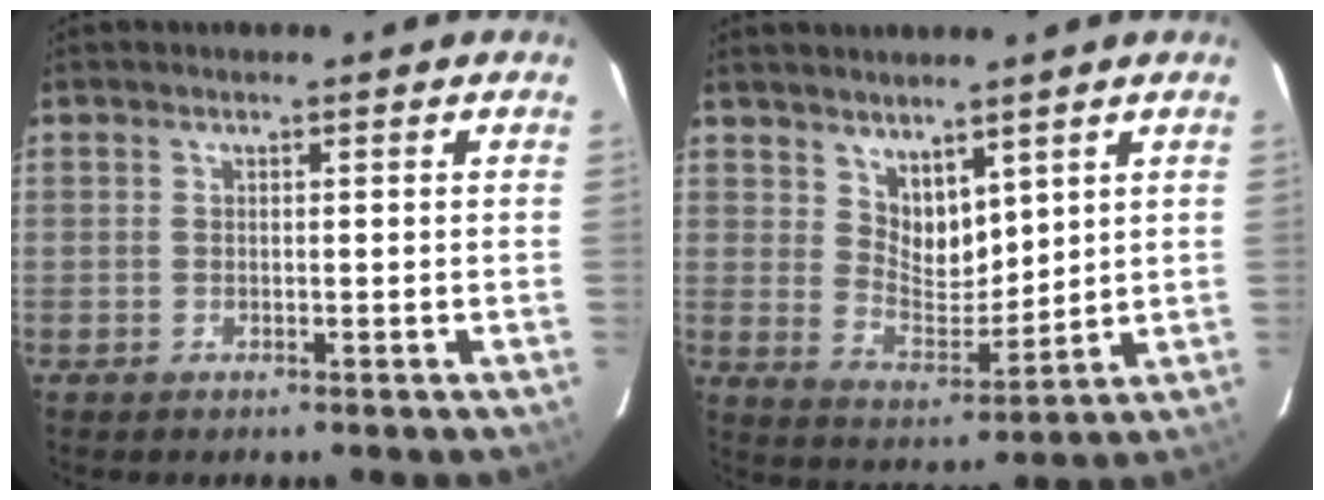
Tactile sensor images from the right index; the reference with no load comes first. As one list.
[{"total": 7.2, "force": [5.0, 4.0, 3.4], "torque": [-0.048, -0.005, 0.099]}]